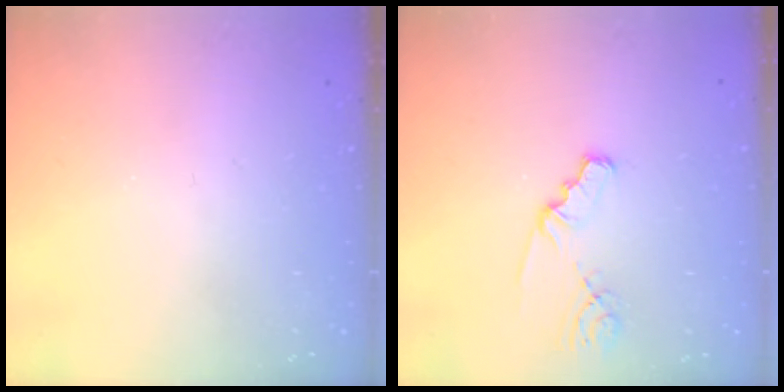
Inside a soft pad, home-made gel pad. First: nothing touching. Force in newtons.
{"total": 1.9, "press": 1.9, "slide": 0.3}